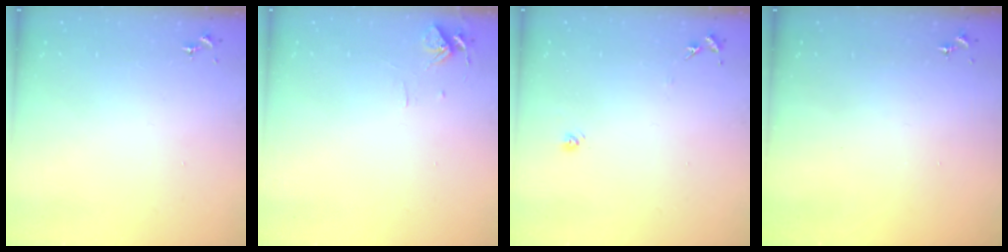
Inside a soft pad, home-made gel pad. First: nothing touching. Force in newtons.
{"total": 6.2, "press": 6.2, "slide": 0.5}
{"total": 5.9, "press": 5.9, "slide": 0.5}
{"total": 0.0}